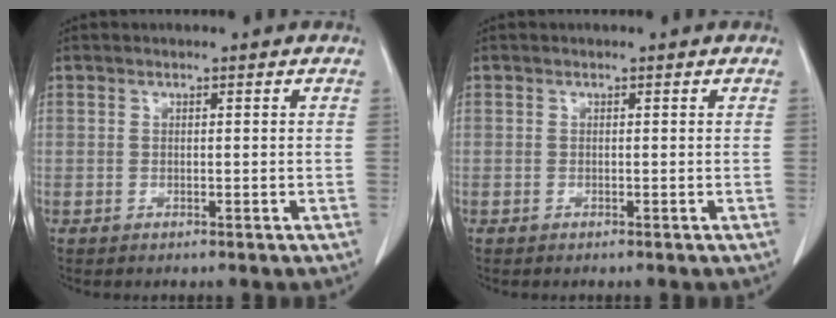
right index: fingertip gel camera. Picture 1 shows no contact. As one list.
[{"total": 0.0}]